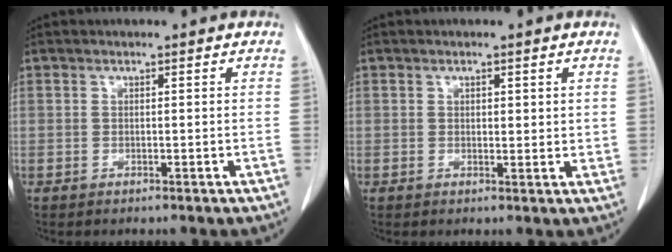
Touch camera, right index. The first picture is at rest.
{"total": 2.1, "force": [0.9, 1.1, 1.5], "torque": [-0.016, -0.006, 0.012]}